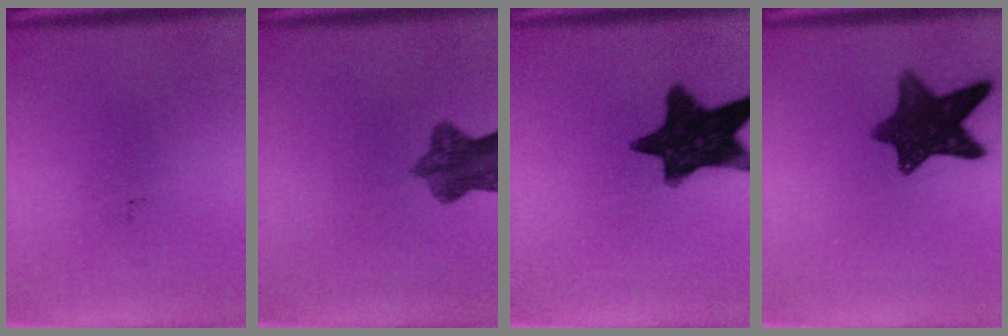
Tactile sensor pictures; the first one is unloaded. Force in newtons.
{"total": 7.6}
{"total": 14.4}
{"total": 10.9}